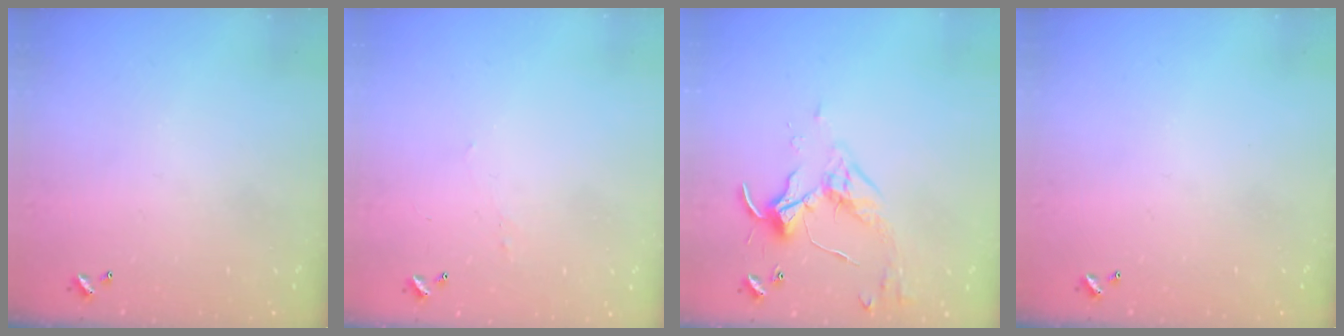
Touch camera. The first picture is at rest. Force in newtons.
{"total": 2.2, "press": 2.1, "slide": 0.4}
{"total": 3.4, "press": 3.3, "slide": 0.7}
{"total": 0.0}